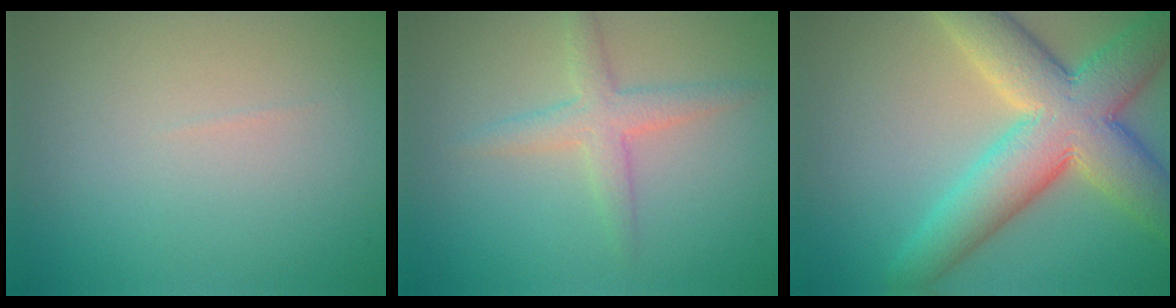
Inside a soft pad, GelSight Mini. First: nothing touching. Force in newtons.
{"total": 2.7, "press": 2.7, "slide": 0.1}
{"total": 10.1, "press": 10.1, "slide": 0.7}